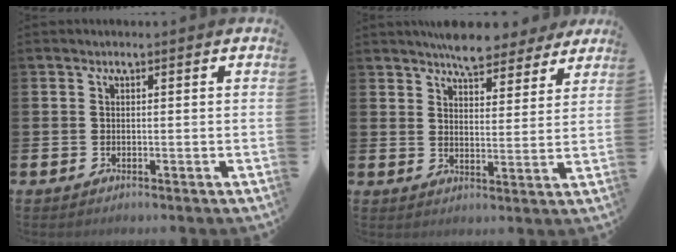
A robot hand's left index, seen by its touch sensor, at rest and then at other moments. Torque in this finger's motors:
{"motor_torque": [1.08, -1.06, 0.40, 0.14]}